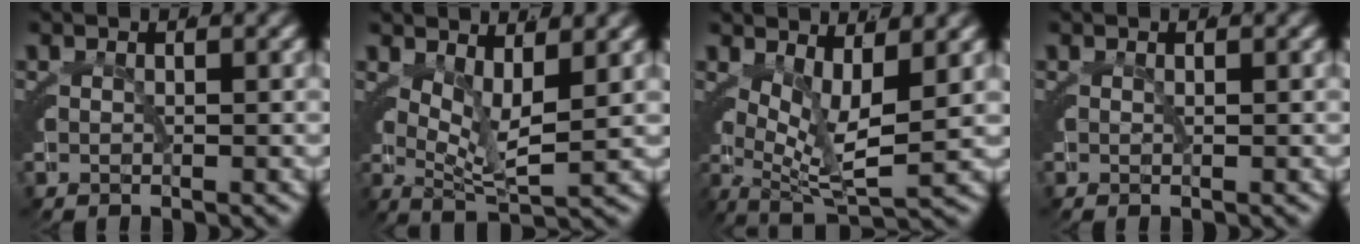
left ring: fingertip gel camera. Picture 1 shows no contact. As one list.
[{"total": 4.9, "force": [2.2, 1.1, 4.2], "torque": [-0.063, -0.010, 0.042]}, {"total": 7.0, "force": [1.5, 2.9, 6.3], "torque": [-0.100, -0.020, 0.035]}, {"total": 0.0}]